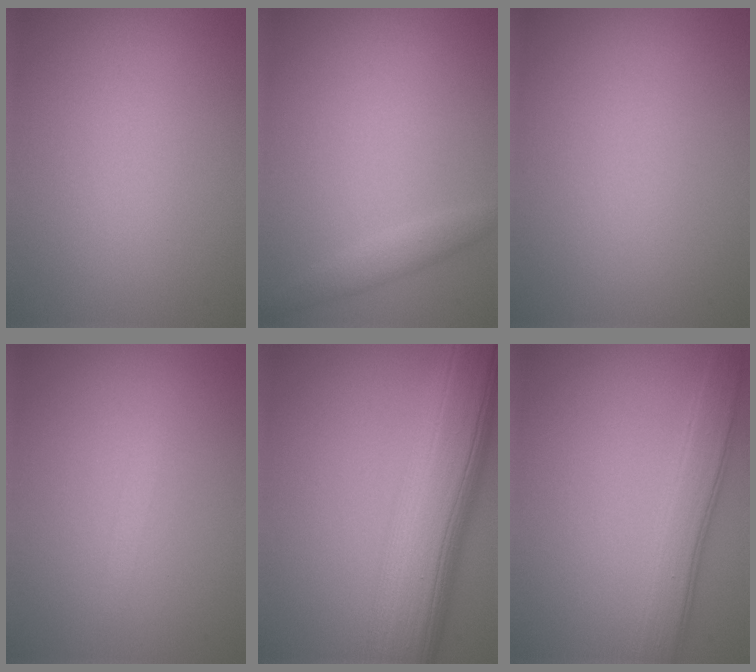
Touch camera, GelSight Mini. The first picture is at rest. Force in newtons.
{"total": 1.6, "press": 1.6, "slide": 0.1}
{"total": 0.0}
{"total": 0.7, "press": 0.7, "slide": 0.0}
{"total": 12.0, "press": 12.0, "slide": 0.3}
{"total": 4.3, "press": 4.3, "slide": 0.1}